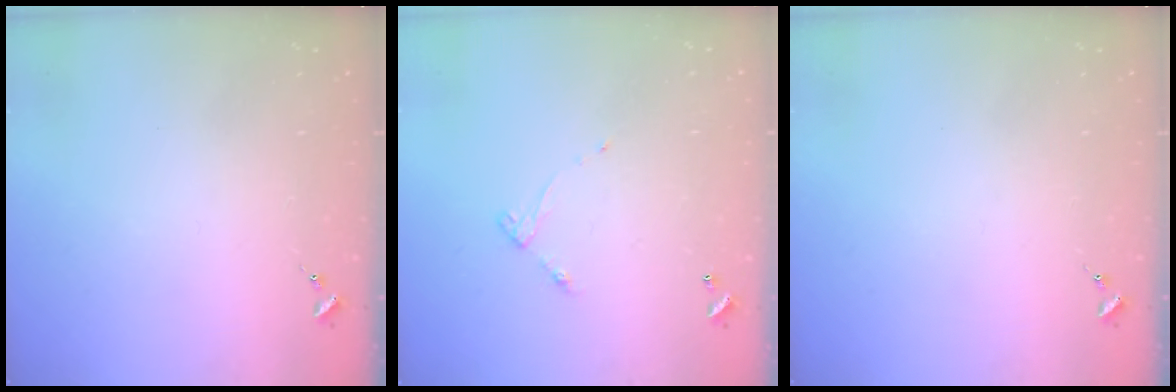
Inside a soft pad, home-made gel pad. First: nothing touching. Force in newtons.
{"total": 4.2, "press": 4.2, "slide": 0.2}
{"total": 0.0}